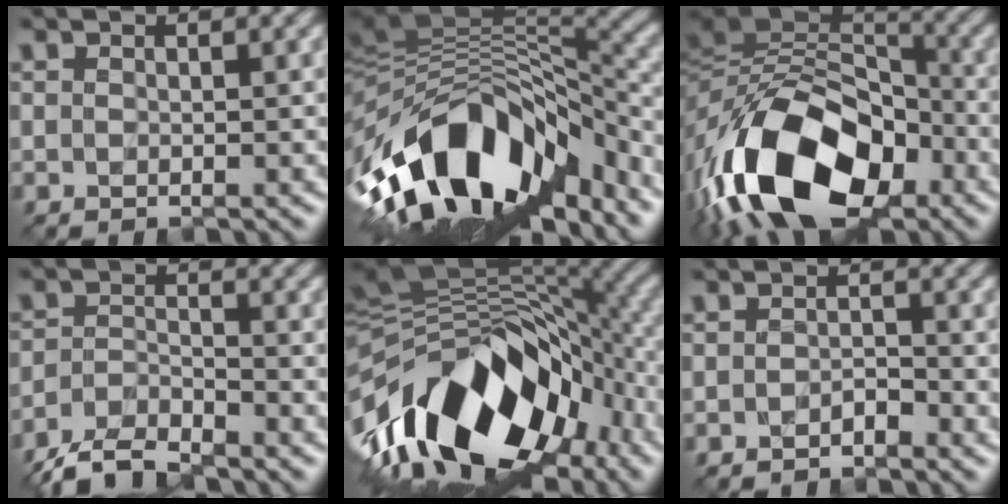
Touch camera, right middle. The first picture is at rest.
{"total": 14.4, "force": [-7.2, 6.8, 10.4], "torque": [-0.184, 0.014, -0.119]}
{"total": 15.4, "force": [-7.3, 8.6, 10.4], "torque": [-0.204, 0.000, -0.144]}
{"total": 4.5, "force": [-4.3, 0.7, 1.0], "torque": [-0.027, -0.008, -0.086]}
{"total": 15.7, "force": [-6.6, 8.3, 11.6], "torque": [-0.194, 0.017, -0.115]}
{"total": 0.9, "force": [-0.9, 0.0, 0.3], "torque": [-0.008, -0.002, -0.013]}